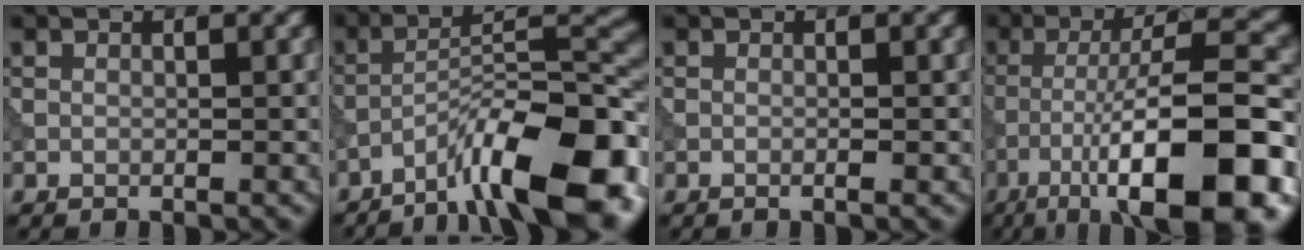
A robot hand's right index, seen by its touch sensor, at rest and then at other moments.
{"total": 13.1, "force": [-7.8, 3.1, 10.1], "torque": [-0.149, 0.016, -0.133]}
{"total": 0.5, "force": [-0.2, 0.0, 0.5], "torque": [-0.008, -0.002, -0.005]}
{"total": 14.4, "force": [-6.6, 3.6, 12.2], "torque": [-0.194, 0.007, -0.100]}